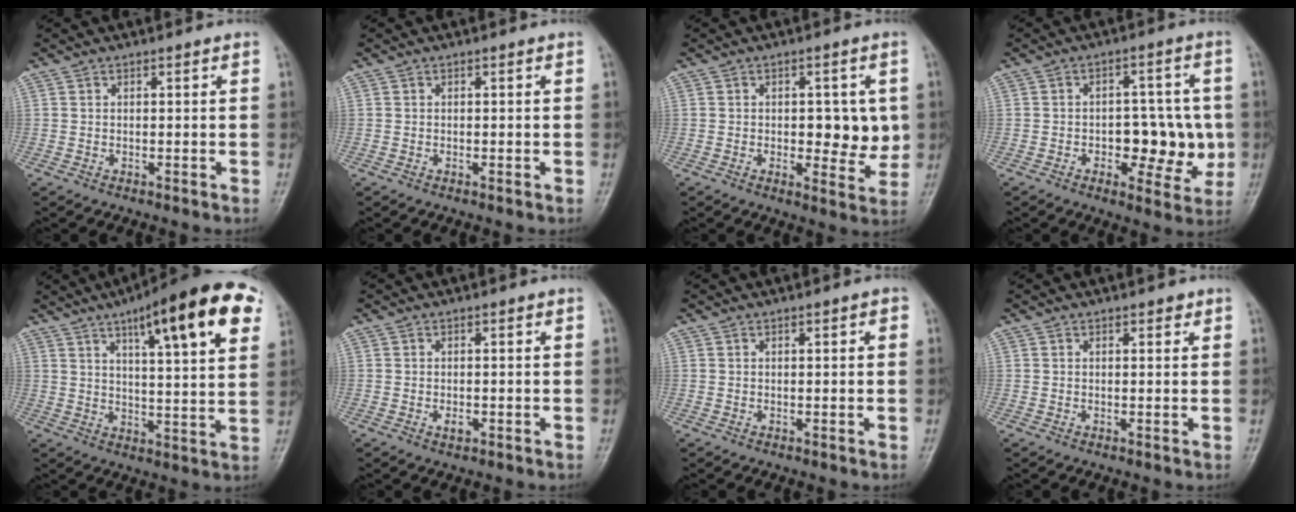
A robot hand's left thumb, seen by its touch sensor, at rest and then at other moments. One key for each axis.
{"total": 0.0}
{"total": 8.6, "fx": 0.4, "fy": 4.4, "fz": 7.4, "tx": -0.064, "ty": -0.010, "tz": 0.010}
{"total": 11.3, "fx": -1.8, "fy": 6.5, "fz": 9.0, "tx": -0.075, "ty": 0.016, "tz": -0.020}
{"total": 20.7, "fx": 10.0, "fy": 4.5, "fz": 17.5, "tx": -0.229, "ty": -0.013, "tz": 0.139}
{"total": 1.7, "fx": -0.4, "fy": 0.9, "fz": 1.4, "tx": -0.017, "ty": 0.000, "tz": -0.005}
{"total": 1.4, "fx": 0.4, "fy": 0.4, "fz": 1.2, "tx": -0.015, "ty": 0.002, "tz": 0.004}
{"total": 1.4, "fx": 0.9, "fy": 0.6, "fz": 0.9, "tx": -0.005, "ty": -0.002, "tz": 0.008}